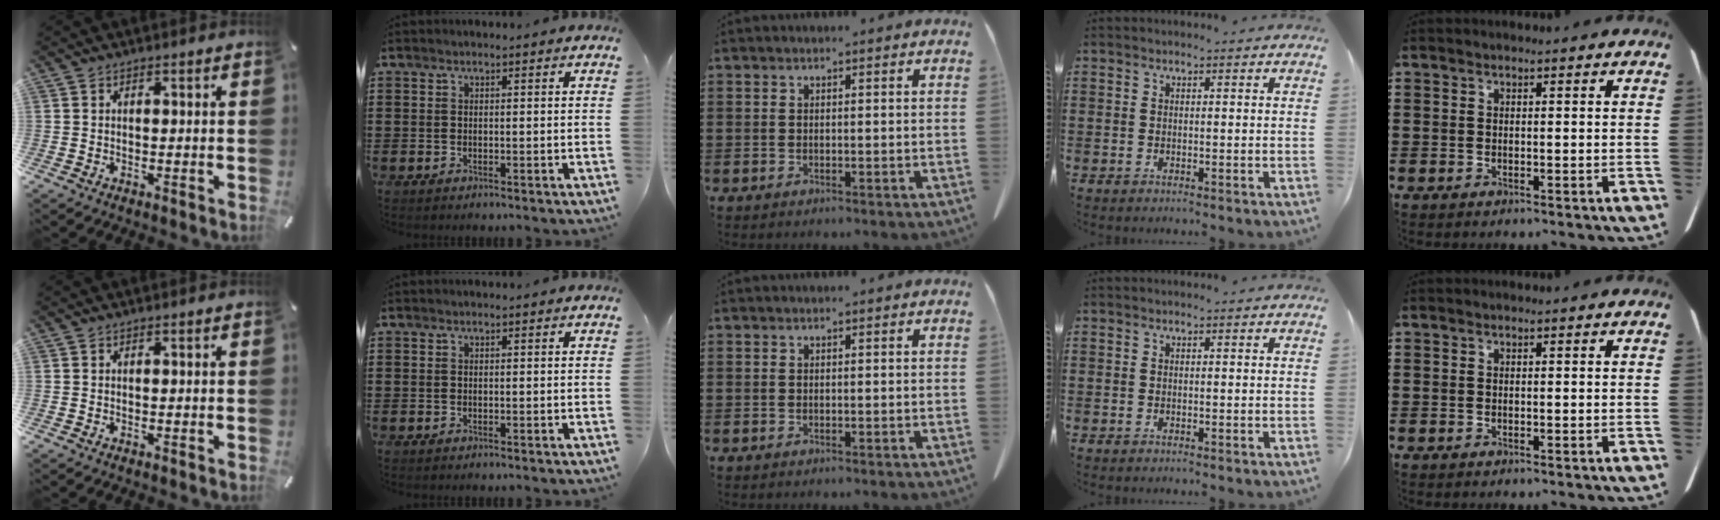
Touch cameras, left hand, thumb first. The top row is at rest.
{}